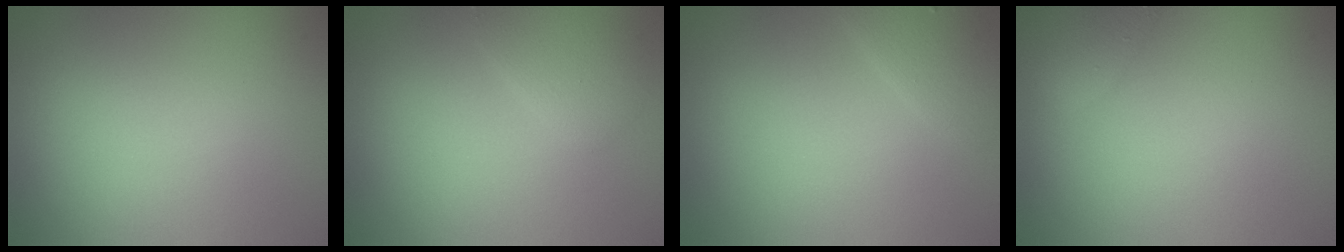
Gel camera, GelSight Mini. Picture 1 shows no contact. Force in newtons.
{"total": 1.8, "press": 1.8, "slide": 0.1}
{"total": 1.4, "press": 1.4, "slide": 0.1}
{"total": 2.7, "press": 2.7, "slide": 0.2}